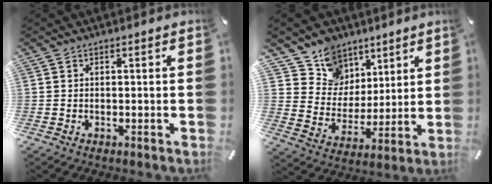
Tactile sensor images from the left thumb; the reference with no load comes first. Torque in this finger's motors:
{"motor_torque": [0.03, -0.15, -0.34, -0.46, -0.06]}